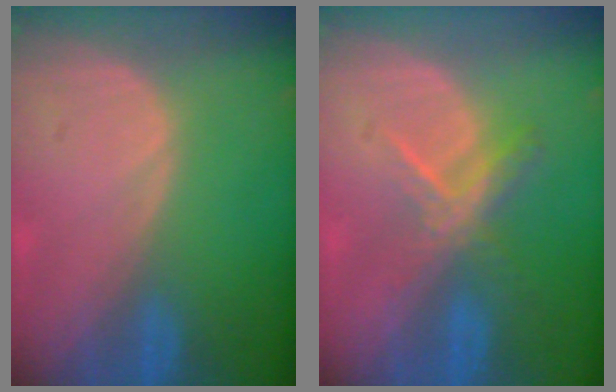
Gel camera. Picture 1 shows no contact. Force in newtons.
{"total": 5.7, "press": 5.0, "slide": 2.7}